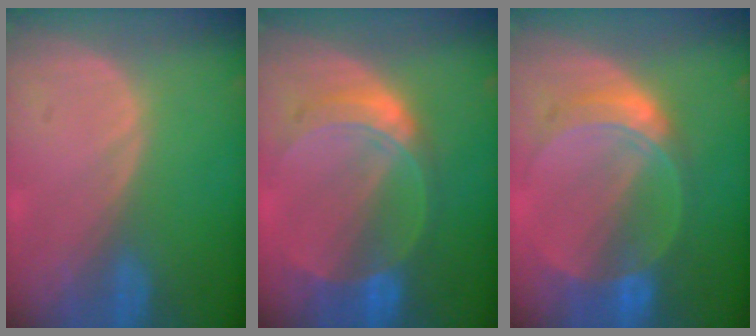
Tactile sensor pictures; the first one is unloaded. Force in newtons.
{"total": 7.6, "press": 6.7, "slide": 3.5}
{"total": 7.3, "press": 6.5, "slide": 3.4}